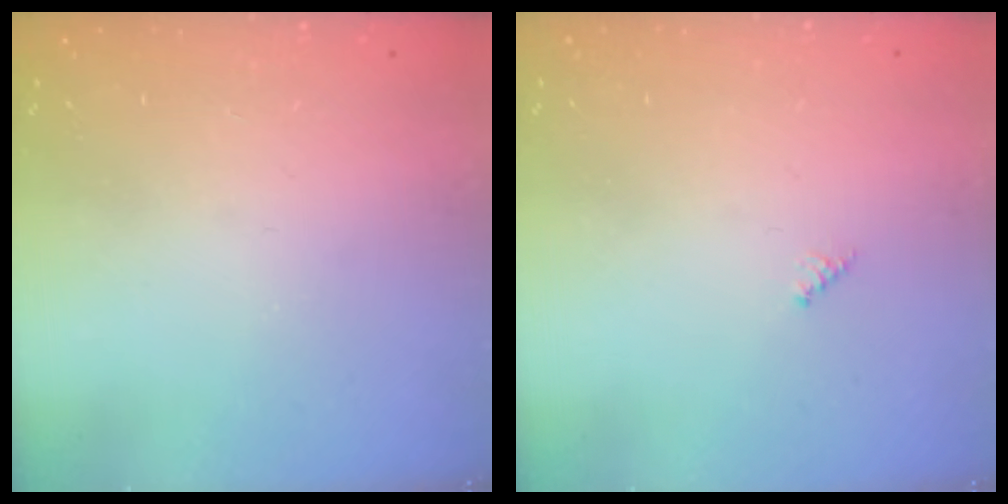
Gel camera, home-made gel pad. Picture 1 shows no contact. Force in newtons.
{"total": 2.0, "press": 2.0, "slide": 0.2}